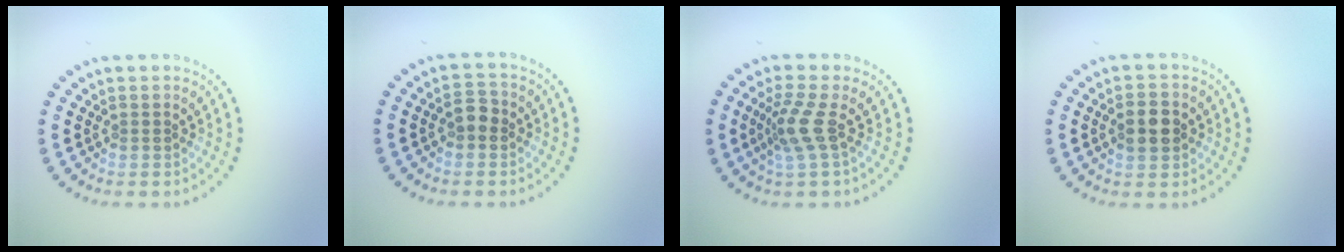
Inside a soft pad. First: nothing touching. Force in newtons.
{"total": 1.8, "press": 1.7, "slide": 0.3}
{"total": 2.8, "press": 2.0, "slide": 1.9}
{"total": 3.4, "press": 3.4, "slide": 0.0}